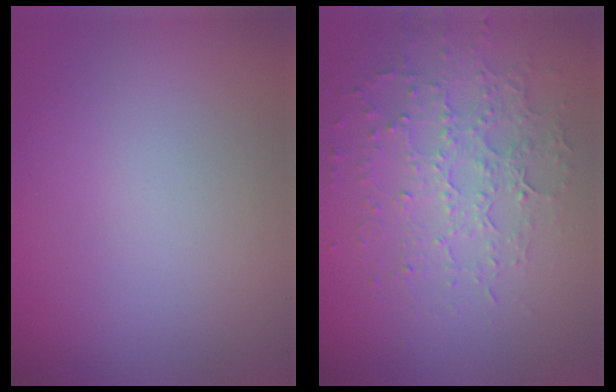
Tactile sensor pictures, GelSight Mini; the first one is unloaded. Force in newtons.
{"total": 4.5, "press": 3.5, "slide": 2.9}